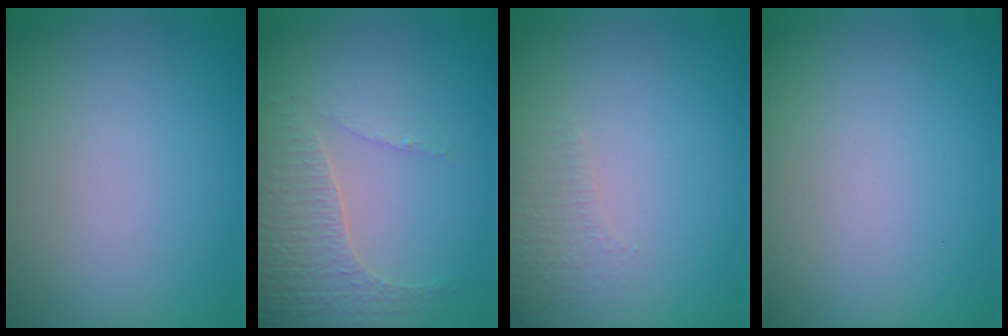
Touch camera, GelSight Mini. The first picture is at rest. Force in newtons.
{"total": 4.3, "press": 3.0, "slide": 3.0}
{"total": 1.6, "press": 1.6, "slide": 0.4}
{"total": 0.0}